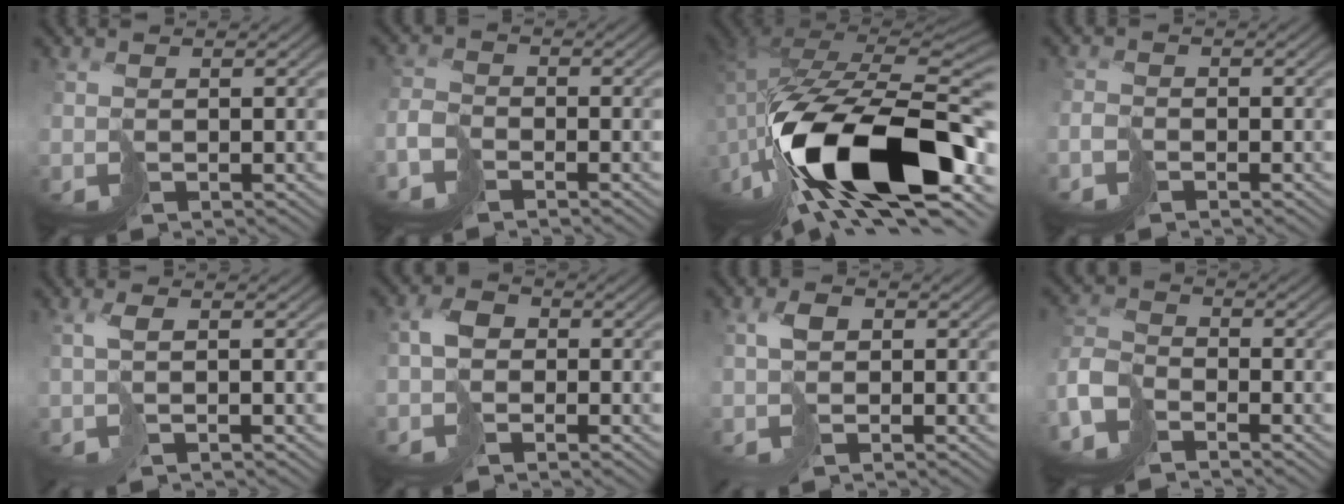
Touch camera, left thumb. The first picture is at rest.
{"total": 3.8, "force": [-2.8, 1.8, 1.8], "torque": [-0.042, -0.003, -0.072]}
{"total": 21.0, "force": [-8.1, 10.1, 16.5], "torque": [-0.329, -0.053, -0.118]}
{"total": 2.1, "force": [-1.6, 1.1, 0.9], "torque": [-0.019, 0.000, -0.041]}
{"total": 2.0, "force": [0.1, 0.3, 2.0], "torque": [-0.040, 0.007, 0.000]}
{"total": 3.4, "force": [-1.1, 2.5, 2.0], "torque": [-0.040, 0.004, -0.033]}
{"total": 2.6, "force": [0.0, 1.5, 2.1], "torque": [-0.039, 0.006, -0.004]}
{"total": 7.0, "force": [-5.0, 3.3, 3.6], "torque": [-0.093, -0.010, -0.118]}